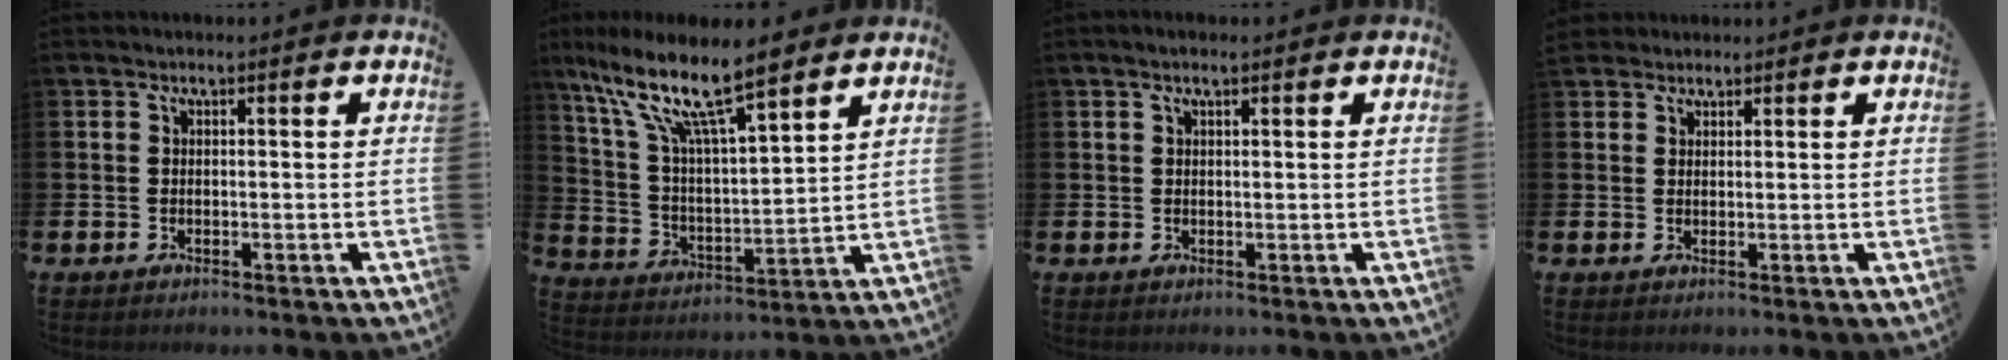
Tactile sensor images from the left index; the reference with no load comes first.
{"total": 12.1, "force": [9.2, 2.8, 7.3], "torque": [-0.169, -0.039, 0.156]}
{"total": 1.0, "force": [0.8, 0.1, 0.6], "torque": [-0.007, 0.000, 0.014]}
{"total": 2.4, "force": [2.1, 1.0, 0.0], "torque": [0.005, -0.004, 0.038]}